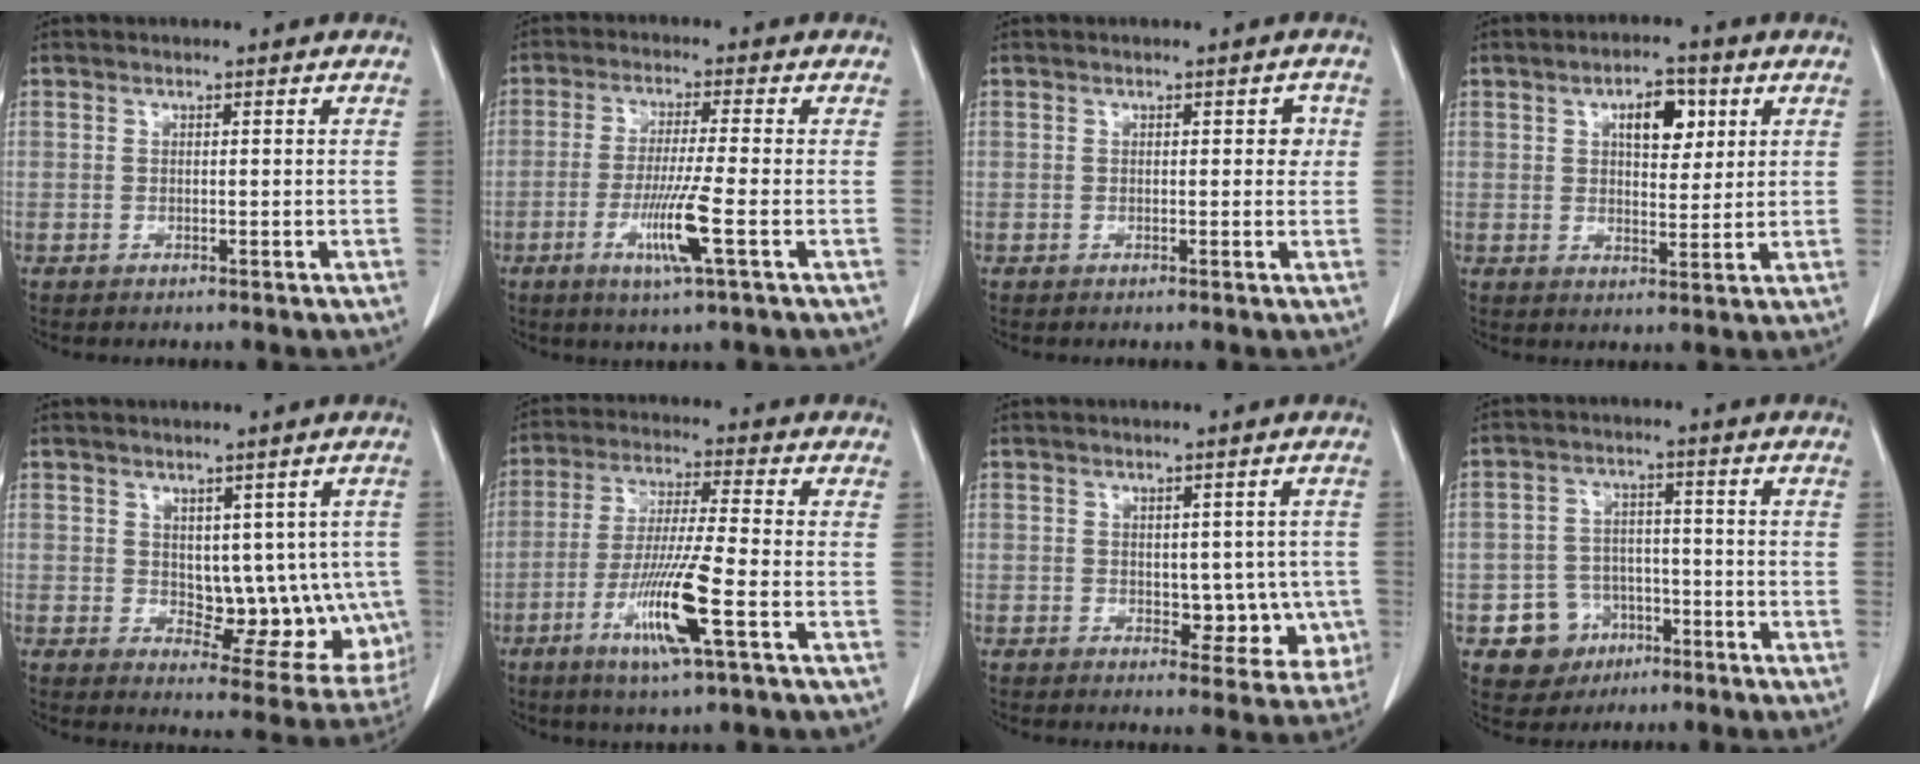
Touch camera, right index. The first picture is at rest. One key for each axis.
{"total": 7.6, "fx": -2.7, "fy": -0.7, "fz": 7.1, "tx": -0.138, "ty": -0.018, "tz": -0.051}
{"total": 1.9, "fx": 0.3, "fy": 1.1, "fz": 1.5, "tx": -0.013, "ty": 0.013, "tz": 0.004}
{"total": 6.5, "fx": 2.6, "fy": 3.0, "fz": 5.2, "tx": -0.080, "ty": 0.007, "tz": 0.042}
{"total": 10.7, "fx": 0.8, "fy": 6.2, "fz": 8.7, "tx": -0.086, "ty": 0.007, "tz": 0.030}
{"total": 11.2, "fx": -4.4, "fy": -0.2, "fz": 10.4, "tx": -0.205, "ty": -0.020, "tz": -0.084}
{"total": 6.3, "fx": -0.5, "fy": 4.1, "fz": 4.8, "tx": -0.036, "ty": 0.011, "tz": 0.005}
{"total": 7.0, "fx": -3.1, "fy": 6.1, "fz": 1.3, "tx": -0.018, "ty": 0.013, "tz": -0.041}